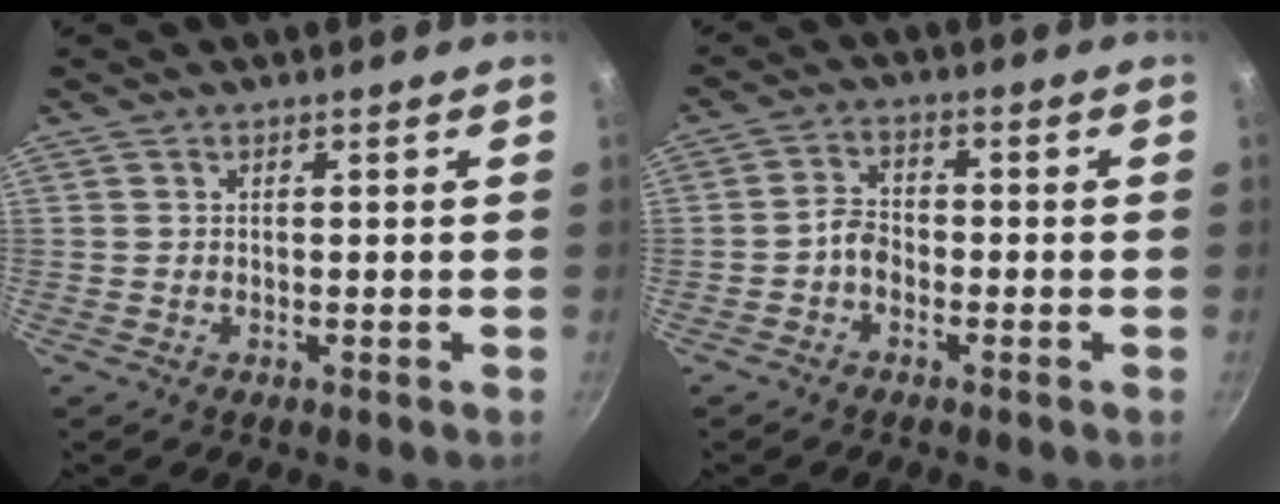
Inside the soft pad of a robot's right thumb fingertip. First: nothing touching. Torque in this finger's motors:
{"motor_torque": [0.66, 0.21, 0.70, -0.11, 0.05]}